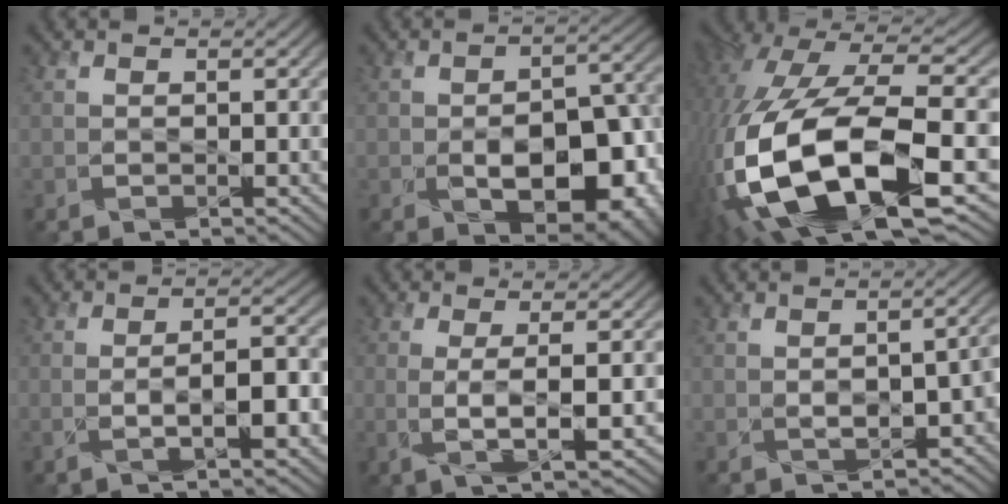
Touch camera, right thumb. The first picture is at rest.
{"total": 11.4, "force": [-3.4, 6.2, 9.0], "torque": [-0.128, -0.016, -0.043]}
{"total": 19.8, "force": [-5.8, 8.7, 16.8], "torque": [-0.377, -0.052, -0.080]}
{"total": 5.3, "force": [-1.8, 1.1, 4.8], "torque": [-0.079, 0.007, -0.031]}
{"total": 3.9, "force": [-0.2, 0.5, 3.9], "torque": [-0.074, 0.003, -0.003]}
{"total": 5.1, "force": [-1.6, 2.8, 3.9], "torque": [-0.048, -0.007, -0.018]}